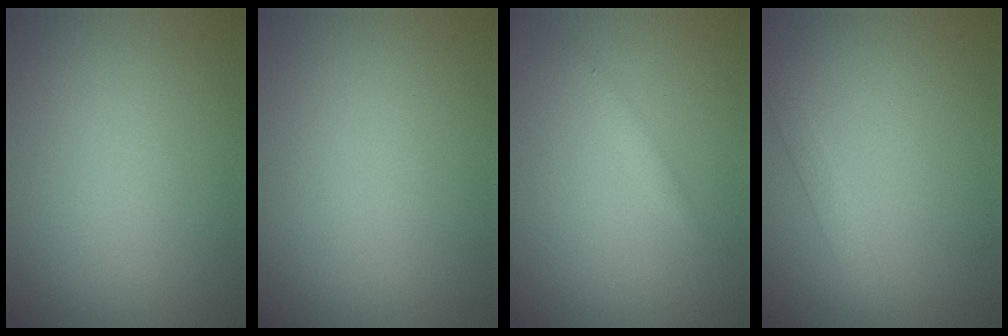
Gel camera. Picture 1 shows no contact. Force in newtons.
{"total": 0.0}
{"total": 0.9, "press": 0.9, "slide": 0.1}
{"total": 1.7, "press": 1.7, "slide": 0.1}